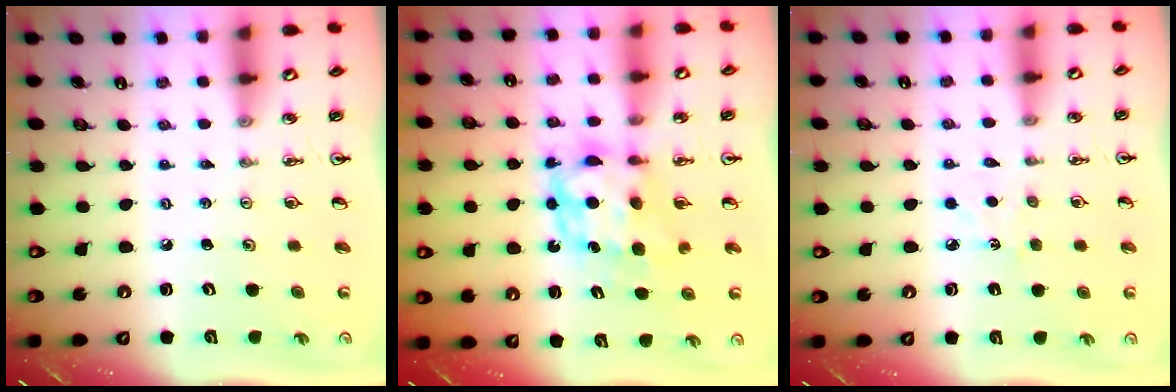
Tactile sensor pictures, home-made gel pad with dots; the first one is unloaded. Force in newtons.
{"total": 7.1, "press": 7.1, "slide": 0.4}
{"total": 3.7, "press": 3.7, "slide": 0.5}